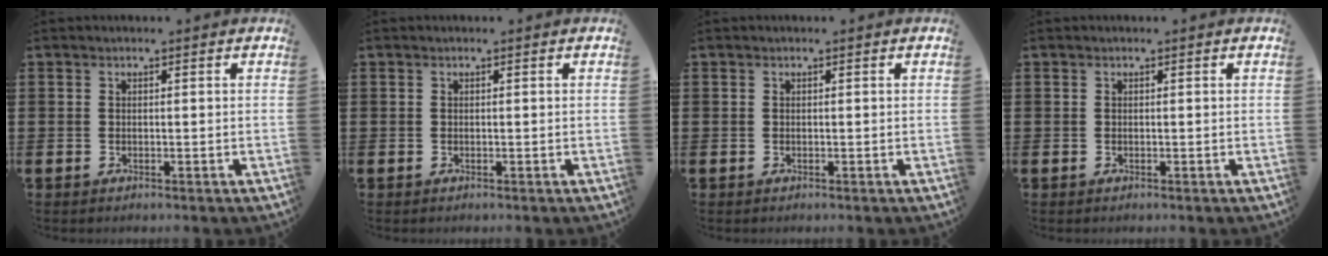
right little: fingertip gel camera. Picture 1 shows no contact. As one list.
[{"total": 0.0}, {"total": 0.0}, {"total": 0.0}]